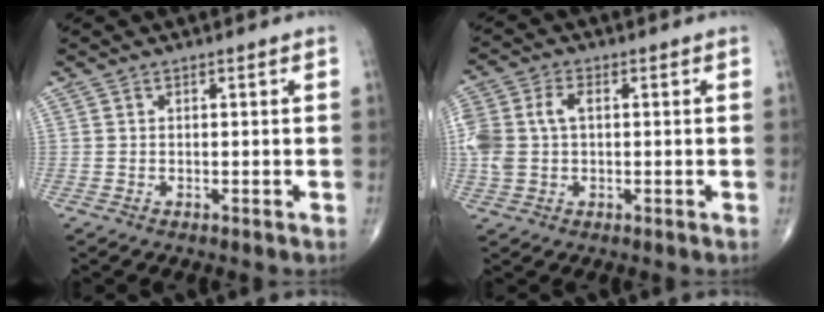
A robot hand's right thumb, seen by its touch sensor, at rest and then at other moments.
{"total": 8.9, "force": [0.8, 5.8, 6.6], "torque": [-0.167, 0.022, 0.019]}